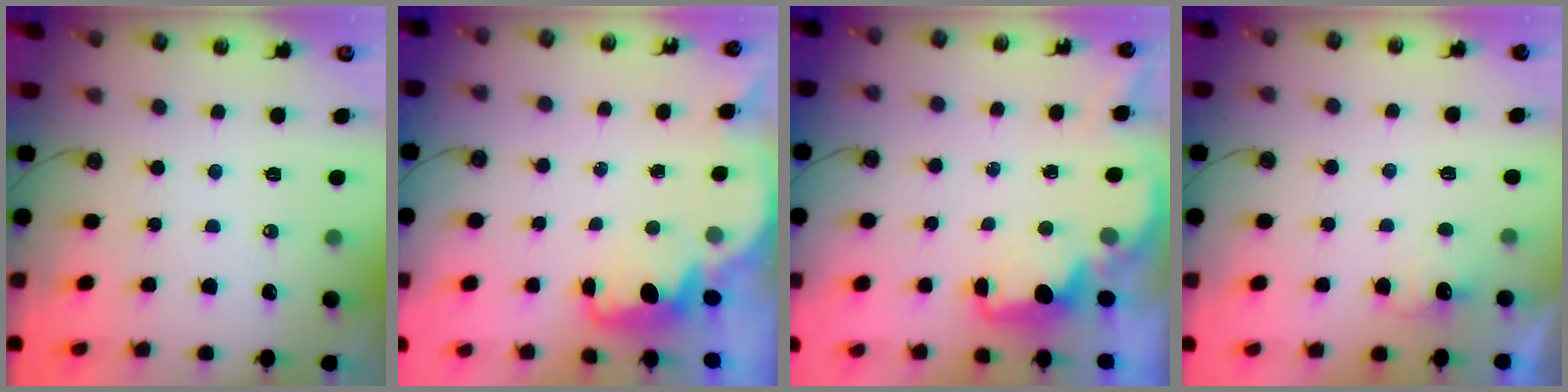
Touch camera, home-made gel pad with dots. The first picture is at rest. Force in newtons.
{"total": 2.4, "press": 2.3, "slide": 0.6}
{"total": 2.1, "press": 2.0, "slide": 0.8}
{"total": 2.3, "press": 2.1, "slide": 0.9}